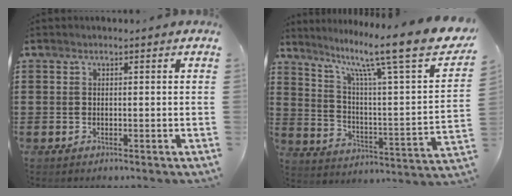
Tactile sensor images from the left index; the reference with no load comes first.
{"total": 12.9, "force": [10.0, 0.3, 8.1], "torque": [-0.160, -0.081, 0.151]}